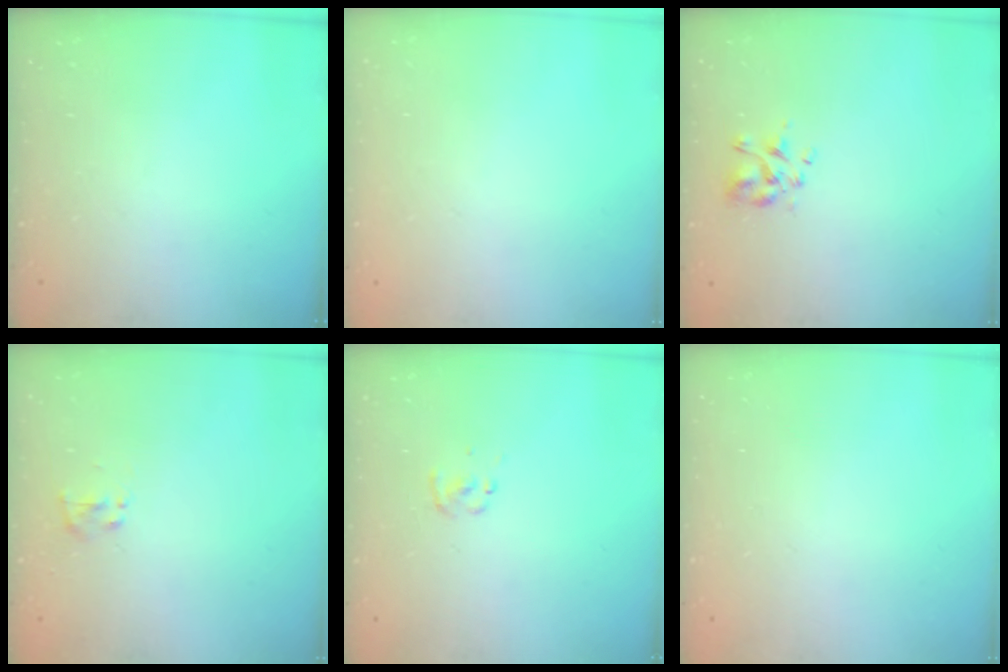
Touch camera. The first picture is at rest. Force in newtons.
{"total": 1.8, "press": 1.8, "slide": 0.2}
{"total": 2.2, "press": 2.1, "slide": 0.8}
{"total": 1.8, "press": 1.7, "slide": 0.7}
{"total": 1.1, "press": 1.1, "slide": 0.2}
{"total": 1.7, "press": 1.7, "slide": 0.2}